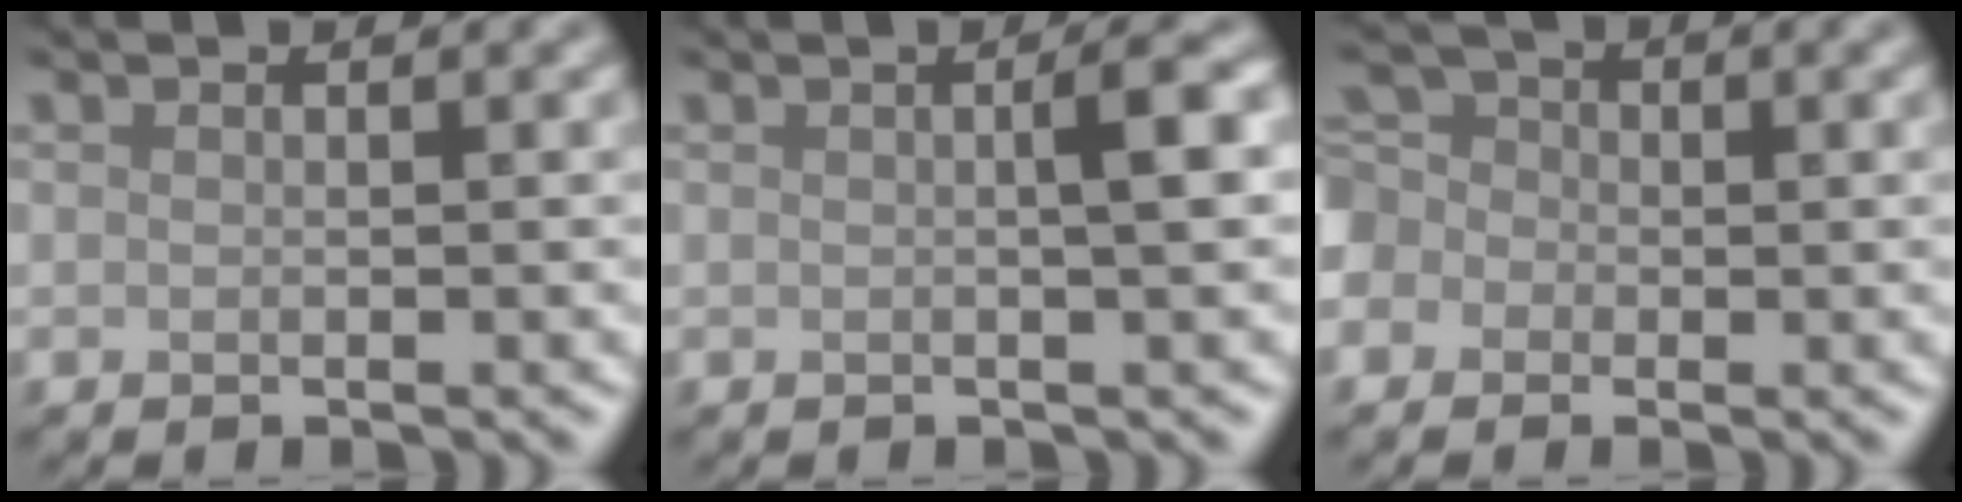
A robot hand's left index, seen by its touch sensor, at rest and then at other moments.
{"total": 2.7, "force": [0.2, 0.5, 2.6], "torque": [-0.034, 0.008, -0.002]}
{"total": 4.5, "force": [-0.9, 3.9, 2.0], "torque": [-0.048, 0.018, -0.025]}